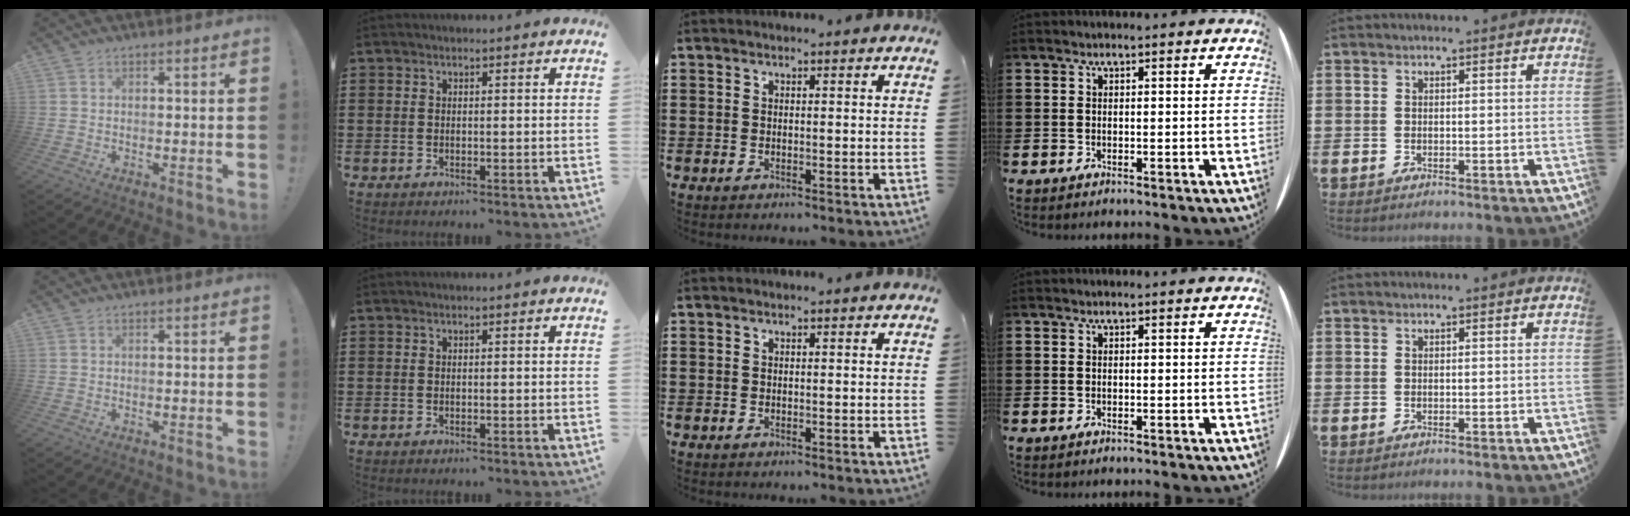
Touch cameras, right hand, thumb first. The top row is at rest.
{}